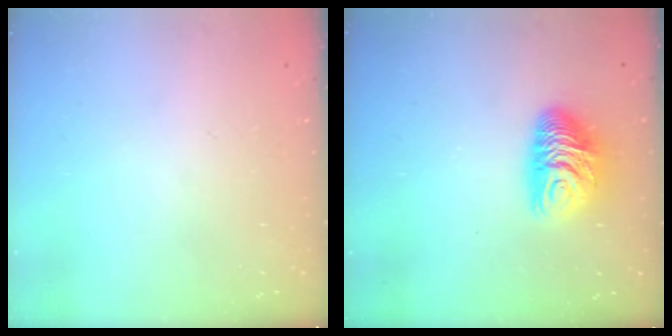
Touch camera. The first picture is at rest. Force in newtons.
{"total": 11.0, "press": 10.9, "slide": 0.8}